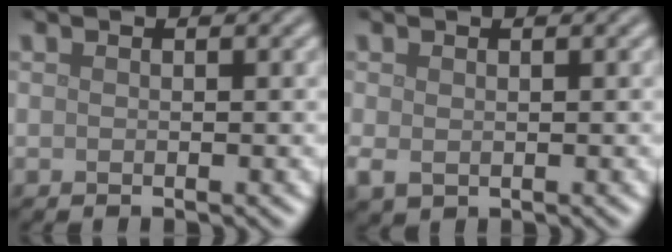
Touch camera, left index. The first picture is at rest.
{"total": 1.6, "force": [-0.2, 1.2, 1.1], "torque": [-0.026, -0.005, -0.001]}